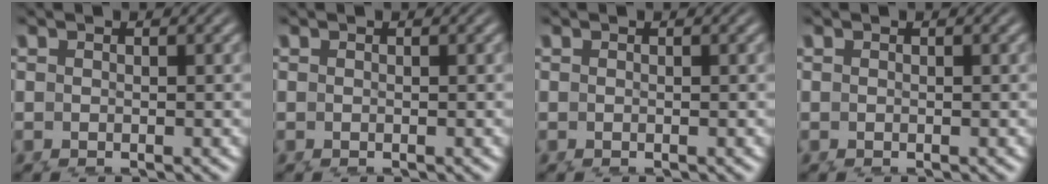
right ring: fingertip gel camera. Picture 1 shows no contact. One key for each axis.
{"total": 0.0}
{"total": 0.0}
{"total": 0.0}